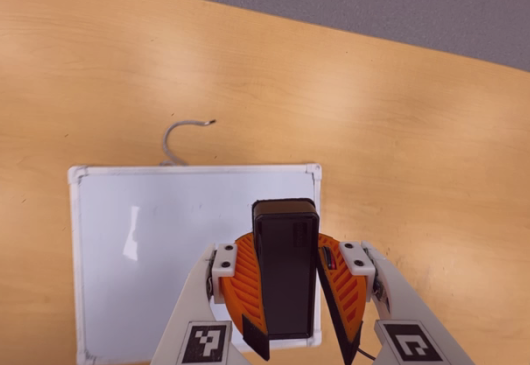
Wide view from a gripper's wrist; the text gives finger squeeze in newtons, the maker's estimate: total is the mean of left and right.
{"total": 10.3, "left": 10.0, "right": 10.5}